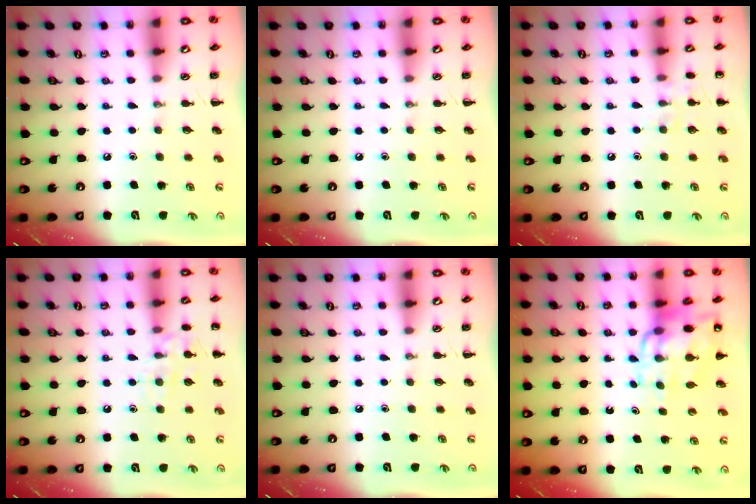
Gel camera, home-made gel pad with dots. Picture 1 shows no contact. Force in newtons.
{"total": 0.0}
{"total": 6.5, "press": 6.2, "slide": 2.1}
{"total": 9.9, "press": 9.8, "slide": 1.6}
{"total": 0.0}
{"total": 13.0, "press": 12.7, "slide": 3.0}